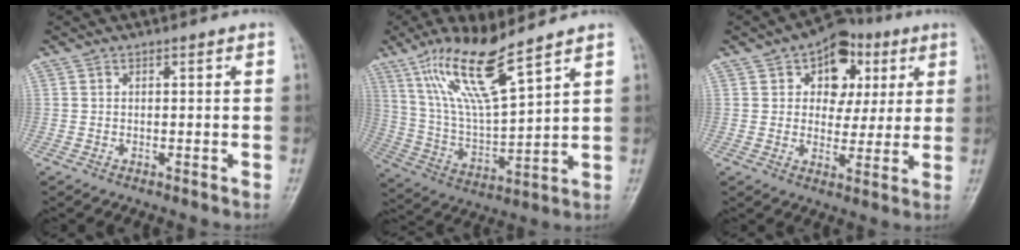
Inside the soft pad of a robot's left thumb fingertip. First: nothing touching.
{"total": 15.3, "force": [10.1, 3.0, 11.1], "torque": [-0.210, -0.050, 0.210]}
{"total": 11.9, "force": [4.3, 8.6, 6.9], "torque": [-0.044, -0.004, 0.060]}